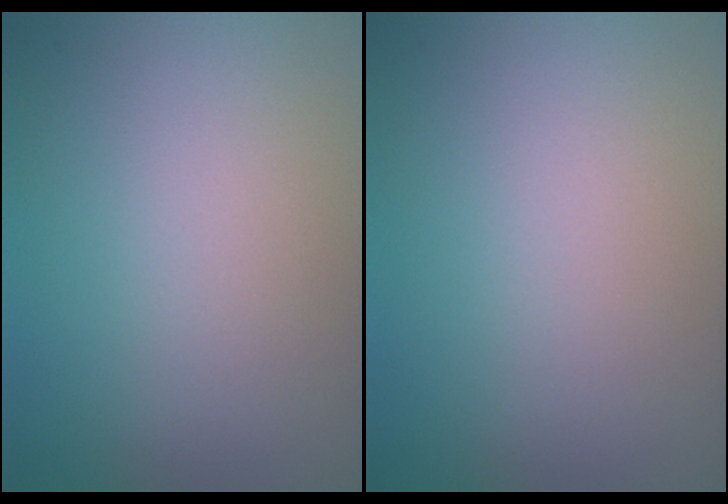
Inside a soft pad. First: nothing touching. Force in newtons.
{"total": 0.0}